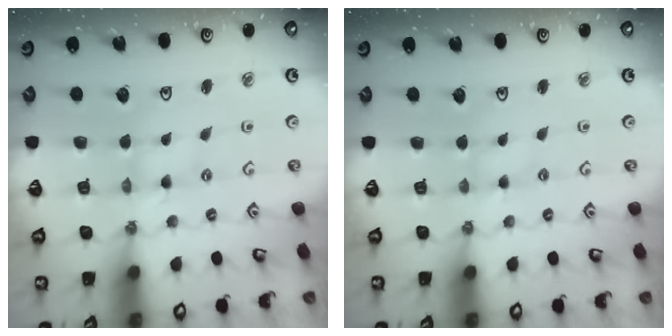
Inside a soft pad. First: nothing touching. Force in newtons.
{"total": 0.9, "press": 0.9, "slide": 0.2}